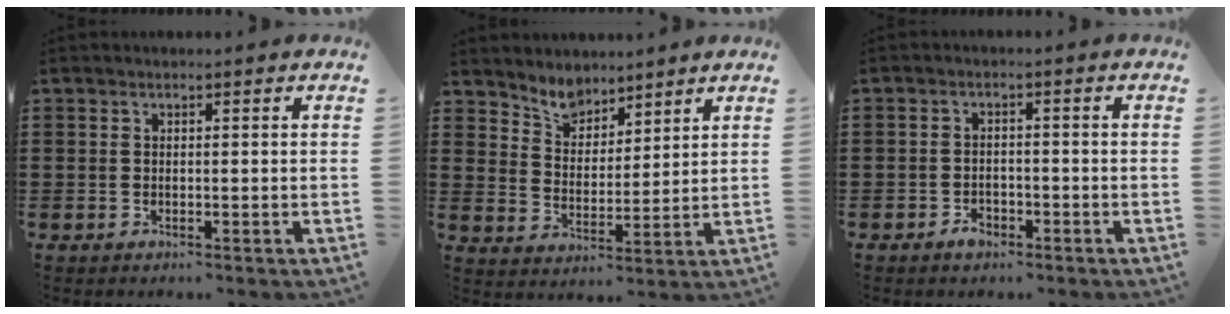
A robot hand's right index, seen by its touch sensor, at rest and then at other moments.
{"total": 4.8, "force": [4.3, 2.2, 0.2], "torque": [-0.029, -0.012, 0.078]}
{"total": 2.1, "force": [-1.4, 1.2, 0.8], "torque": [-0.018, 0.001, -0.030]}